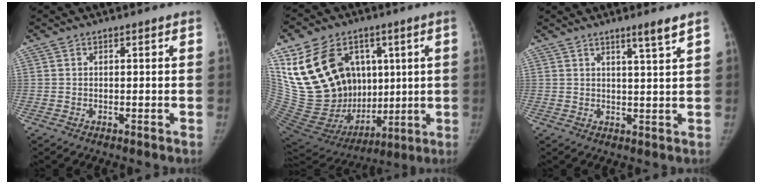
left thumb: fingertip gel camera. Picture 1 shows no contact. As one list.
[{"total": 26.9, "force": [7.1, 19.3, 17.4], "torque": [-0.309, 0.000, 0.154]}, {"total": 3.9, "force": [2.6, -0.6, 2.8], "torque": [-0.044, -0.023, 0.046]}]